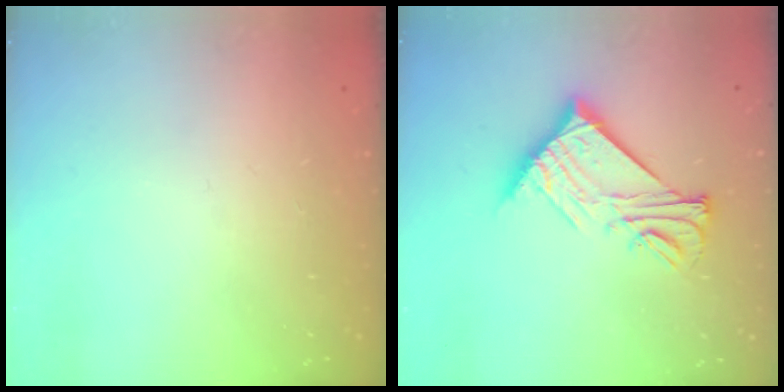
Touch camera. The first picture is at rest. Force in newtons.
{"total": 15.4, "press": 15.4, "slide": 0.4}